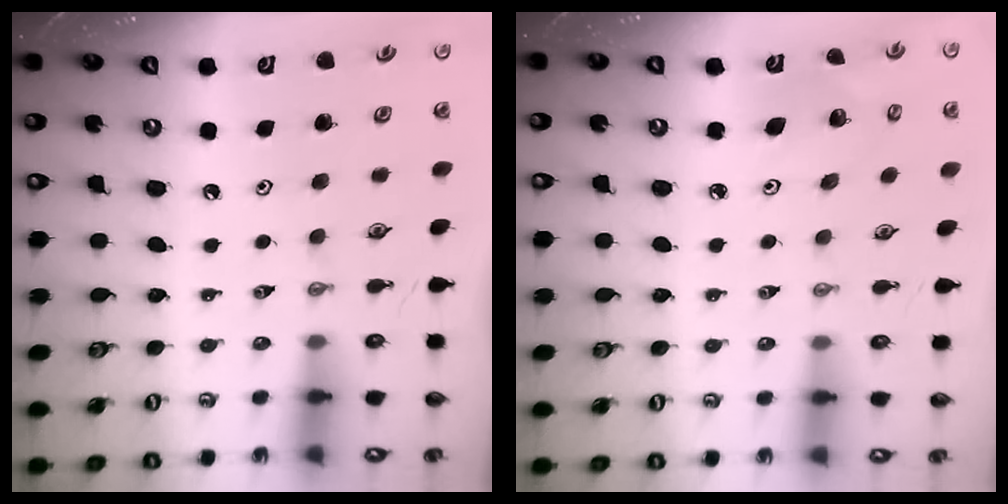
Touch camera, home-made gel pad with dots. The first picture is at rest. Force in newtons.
{"total": 3.7, "press": 3.3, "slide": 1.6}